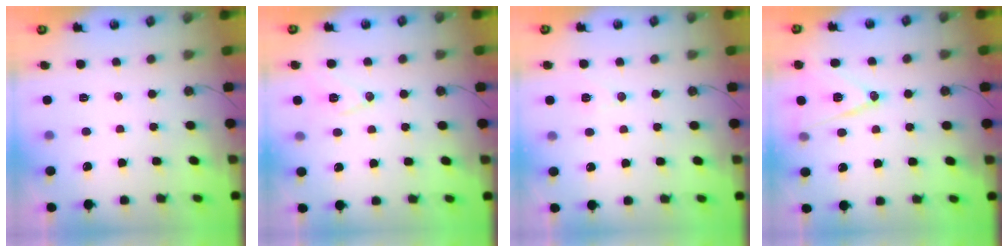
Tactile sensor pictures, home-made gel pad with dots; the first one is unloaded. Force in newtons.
{"total": 9.5, "press": 8.8, "slide": 3.6}
{"total": 6.7, "press": 5.6, "slide": 3.6}
{"total": 13.5, "press": 13.0, "slide": 3.8}